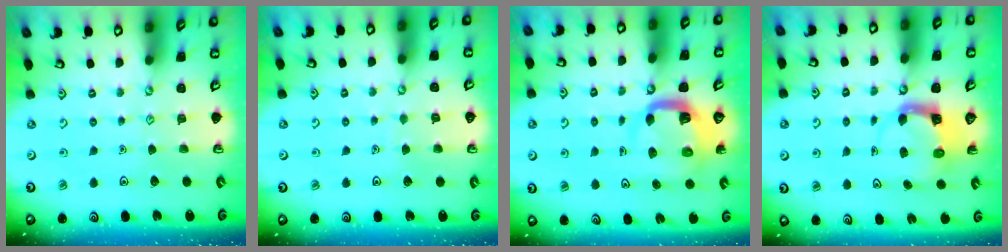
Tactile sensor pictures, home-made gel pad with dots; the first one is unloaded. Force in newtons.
{"total": 2.5, "press": 2.5, "slide": 0.3}
{"total": 6.4, "press": 6.4, "slide": 0.9}
{"total": 3.7, "press": 3.7, "slide": 0.5}